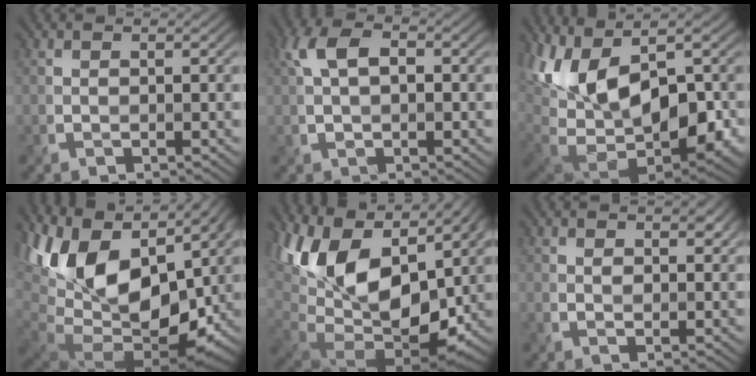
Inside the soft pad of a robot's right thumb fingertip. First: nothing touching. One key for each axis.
{"total": 5.5, "fx": 1.1, "fy": 2.7, "fz": 4.6, "tx": -0.096, "ty": 0.012, "tz": 0.016}
{"total": 16.1, "fx": 0.9, "fy": 8.9, "fz": 13.4, "tx": -0.269, "ty": -0.021, "tz": 0.035}
{"total": 18.8, "fx": 2.8, "fy": 10.9, "fz": 15.1, "tx": -0.279, "ty": -0.003, "tz": 0.063}
{"total": 18.4, "fx": 4.5, "fy": 10.4, "fz": 14.4, "tx": -0.279, "ty": 0.009, "tz": 0.081}
{"total": 1.8, "fx": 1.0, "fy": 1.0, "fz": 1.1, "tx": -0.022, "ty": -0.006, "tz": 0.016}